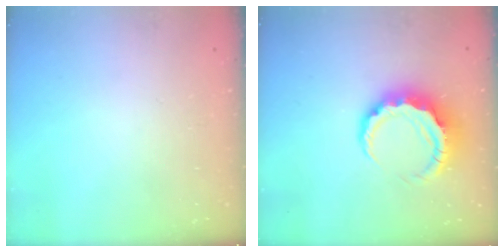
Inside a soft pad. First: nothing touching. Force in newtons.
{"total": 8.4, "press": 8.3, "slide": 1.6}